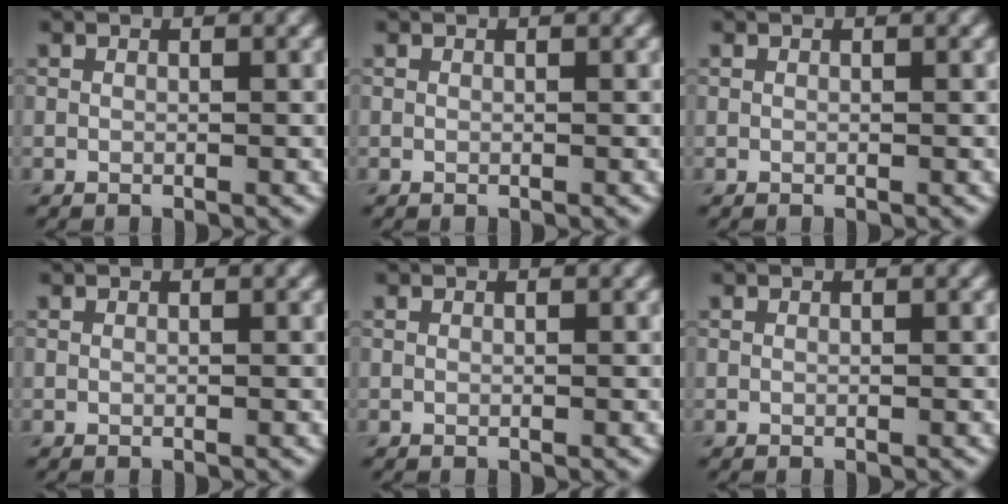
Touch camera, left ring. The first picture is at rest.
{"total": 0.0}
{"total": 0.0}
{"total": 0.0}
{"total": 0.0}
{"total": 0.0}